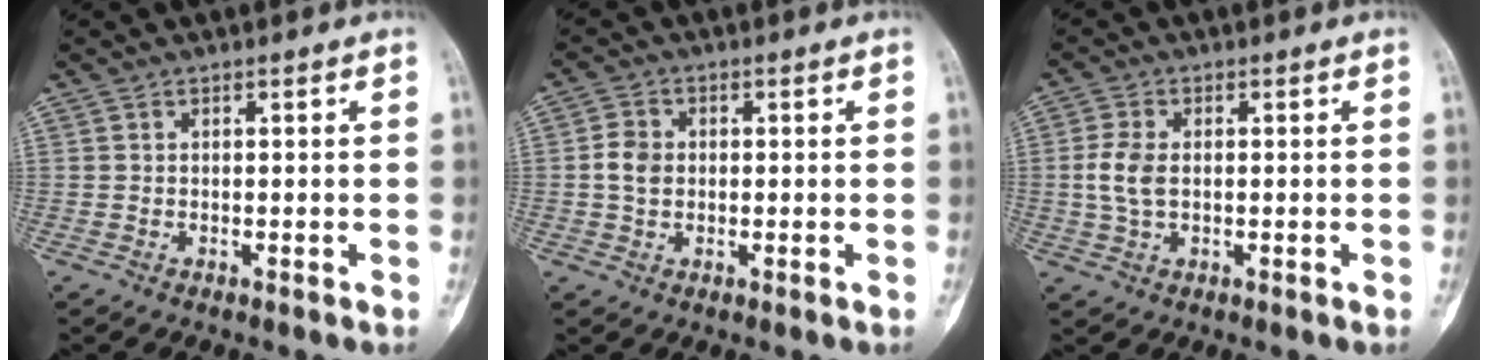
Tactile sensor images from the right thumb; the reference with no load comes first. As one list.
[{"total": 4.0, "force": [0.1, 3.1, 2.6], "torque": [-0.049, 0.006, -0.002]}, {"total": 5.0, "force": [0.0, 3.0, 4.0], "torque": [-0.095, 0.005, -0.002]}]